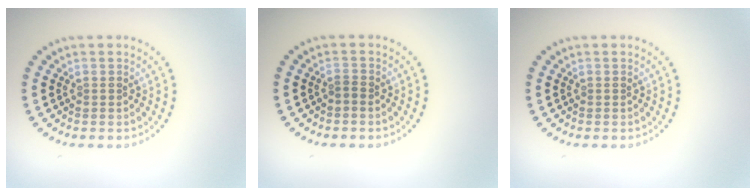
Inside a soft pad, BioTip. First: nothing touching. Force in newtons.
{"total": 0.6, "press": 0.3, "slide": 0.5}
{"total": 0.0}